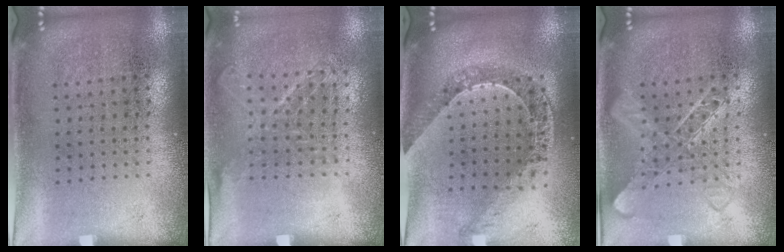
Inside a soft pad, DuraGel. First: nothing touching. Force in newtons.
{"total": 1.1, "press": 1.0, "slide": 0.3}
{"total": 1.1, "press": 1.0, "slide": 0.2}
{"total": 1.4, "press": 1.4, "slide": 0.2}